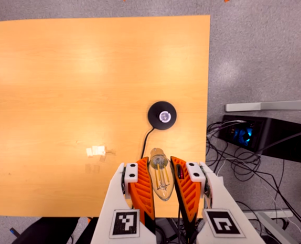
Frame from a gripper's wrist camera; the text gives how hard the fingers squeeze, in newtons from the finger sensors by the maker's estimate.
{"total": 21.4, "left": 23.8, "right": 19.0}